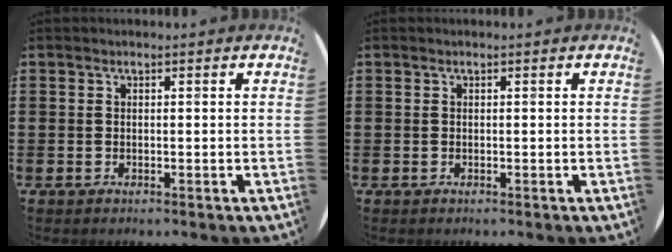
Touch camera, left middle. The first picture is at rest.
{"total": 0.0}